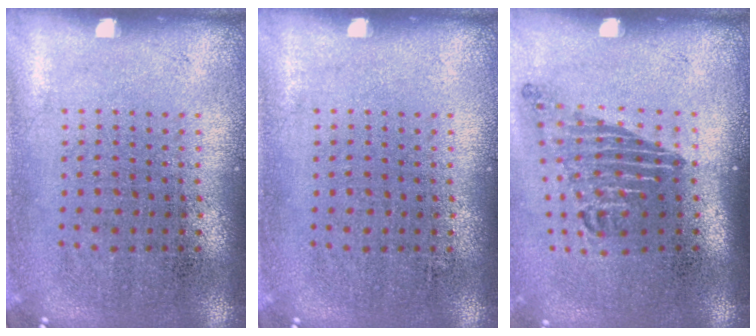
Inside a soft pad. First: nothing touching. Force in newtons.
{"total": 0.0}
{"total": 1.8, "press": 1.3, "slide": 1.3}